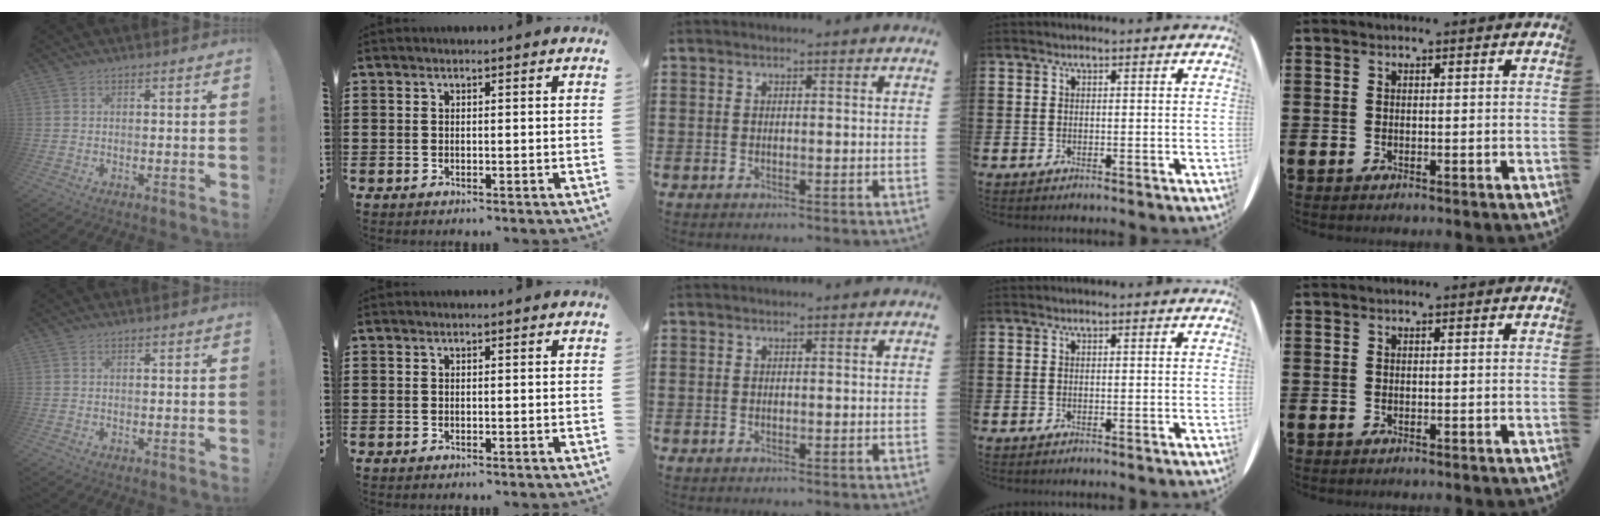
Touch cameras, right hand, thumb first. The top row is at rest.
{}